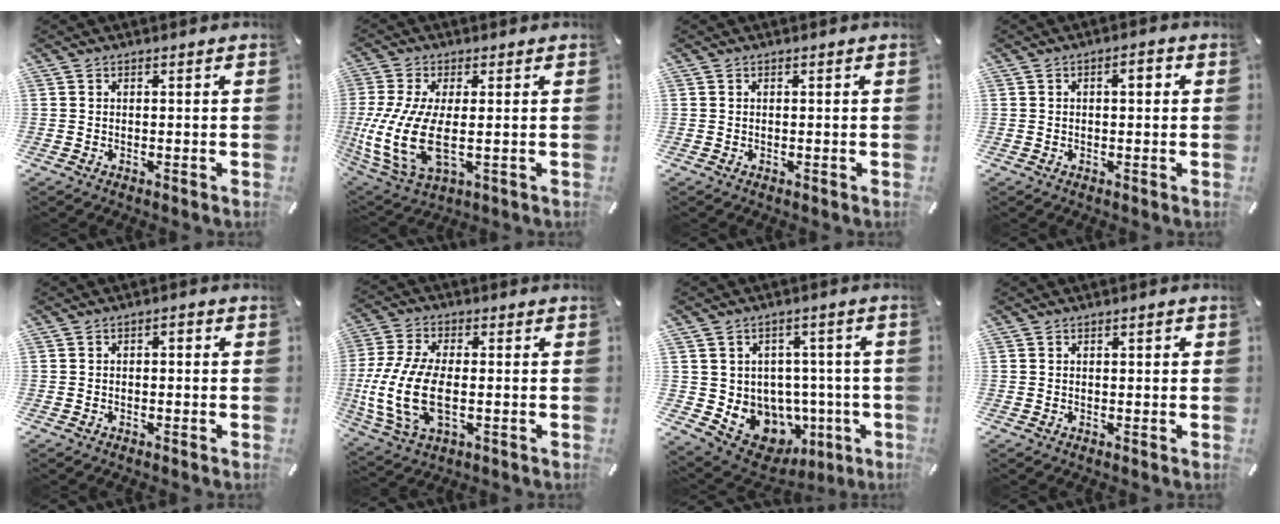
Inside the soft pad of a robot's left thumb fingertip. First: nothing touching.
{"total": 13.7, "force": [-0.3, 5.9, 12.4], "torque": [-0.287, -0.027, -0.007]}
{"total": 0.0}
{"total": 3.1, "force": [0.4, 1.4, 2.7], "torque": [-0.038, 0.004, -0.001]}
{"total": 1.6, "force": [-0.9, 0.8, 0.9], "torque": [-0.019, 0.007, -0.020]}
{"total": 15.0, "force": [-1.8, 8.2, 12.5], "torque": [-0.280, -0.016, -0.032]}
{"total": 10.1, "force": [-2.6, 9.1, 3.4], "torque": [-0.038, -0.012, -0.025]}
{"total": 1.0, "force": [0.2, 0.6, 0.8], "torque": [-0.017, 0.006, 0.001]}